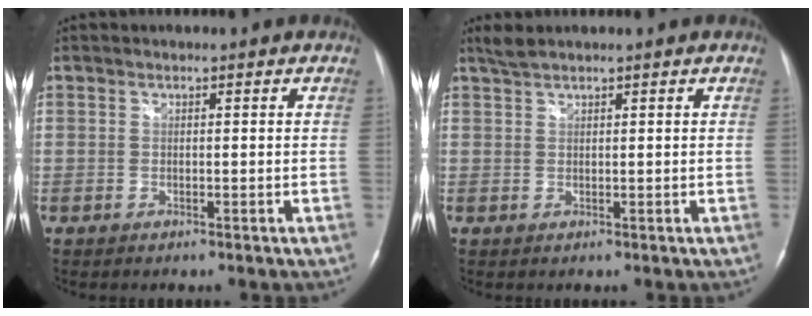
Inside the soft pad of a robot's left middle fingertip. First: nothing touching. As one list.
[{"total": 1.8, "force": [1.6, -0.1, 0.8], "torque": [-0.022, 0.012, 0.037]}]